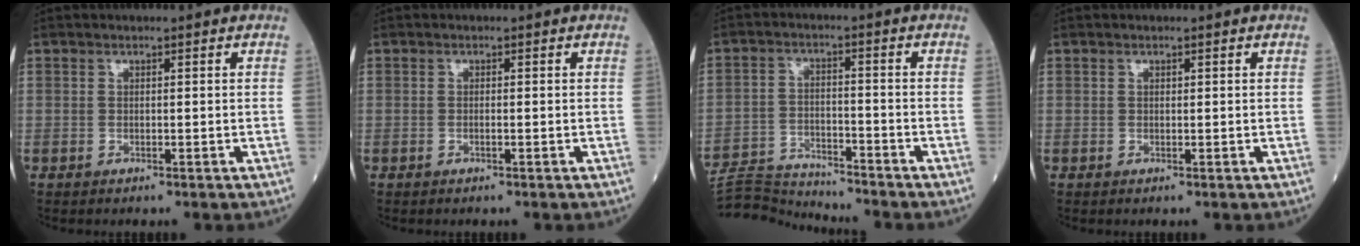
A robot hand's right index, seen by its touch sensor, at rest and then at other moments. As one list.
[{"total": 0.6, "force": [-0.2, 0.0, 0.5], "torque": [-0.012, 0.000, -0.004]}, {"total": 9.4, "force": [-9.4, 0.2, 0.0], "torque": [-0.005, 0.009, -0.160]}, {"total": 0.0}]